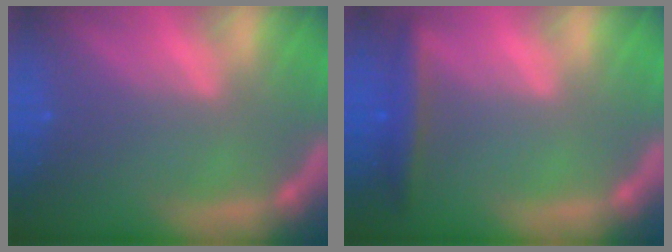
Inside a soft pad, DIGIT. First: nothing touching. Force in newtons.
{"total": 2.9}